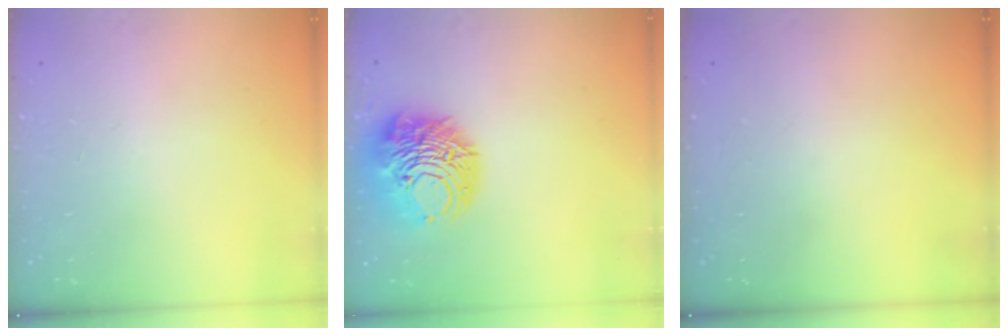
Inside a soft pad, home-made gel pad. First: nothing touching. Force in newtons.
{"total": 13.2, "press": 13.1, "slide": 1.6}
{"total": 0.0}